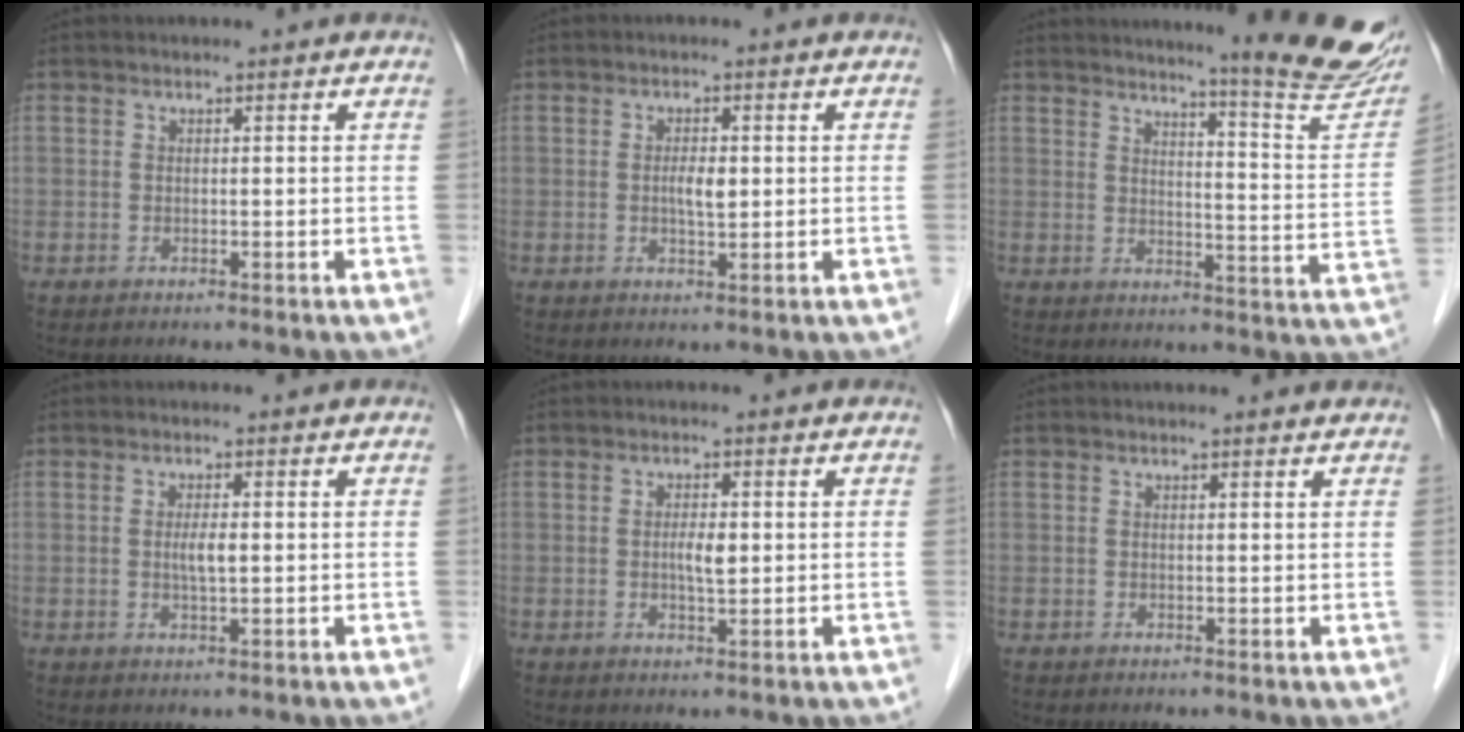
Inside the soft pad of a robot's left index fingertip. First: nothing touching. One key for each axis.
{"total": 2.6, "fx": 0.2, "fy": 0.8, "fz": 2.5, "tx": -0.047, "ty": 0.000, "tz": 0.004}
{"total": 16.3, "fx": 14.2, "fy": -0.4, "fz": 7.9, "tx": -0.100, "ty": -0.083, "tz": 0.163}
{"total": 2.2, "fx": 0.1, "fy": 0.4, "fz": 2.2, "tx": -0.044, "ty": -0.001, "tz": 0.003}
{"total": 2.5, "fx": 0.2, "fy": 0.7, "fz": 2.4, "tx": -0.046, "ty": 0.000, "tz": 0.004}
{"total": 1.6, "fx": 1.6, "fy": 0.0, "fz": 0.2, "tx": -0.012, "ty": -0.002, "tz": 0.016}